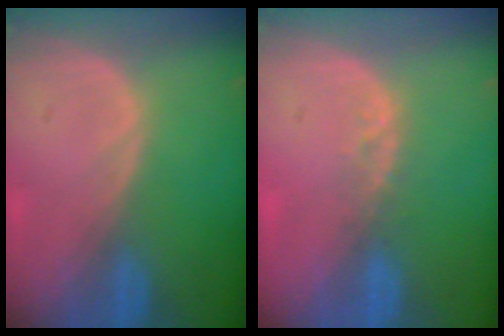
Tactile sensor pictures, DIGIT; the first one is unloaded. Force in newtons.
{"total": 2.1, "press": 1.8, "slide": 1.1}